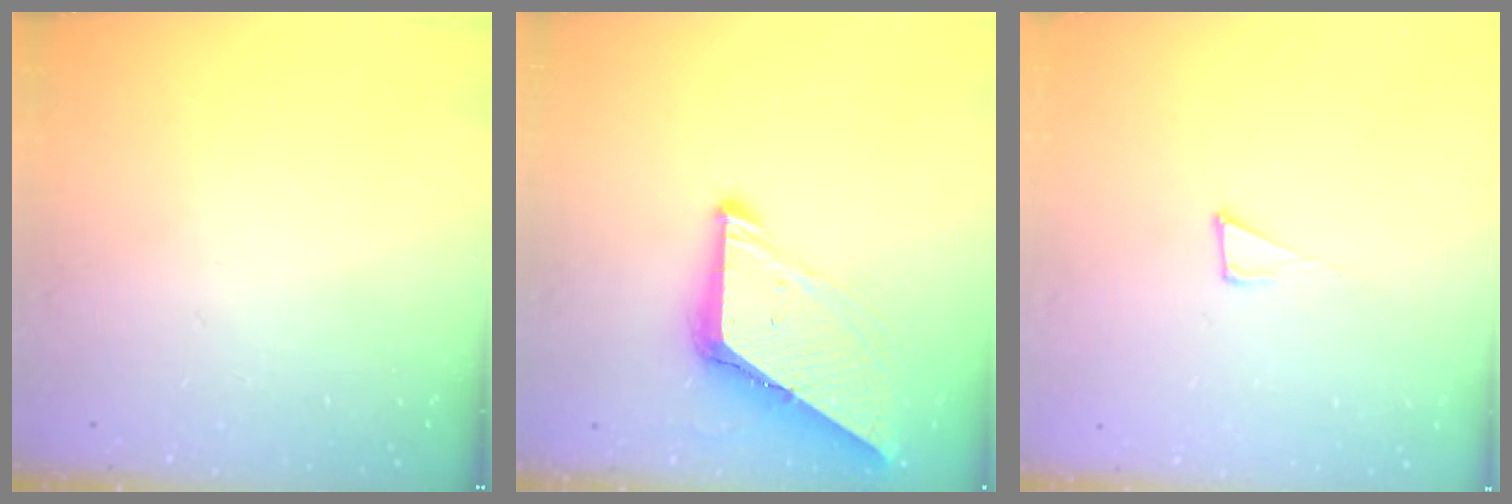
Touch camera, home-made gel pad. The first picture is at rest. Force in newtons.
{"total": 8.6, "press": 8.6, "slide": 0.9}
{"total": 6.3, "press": 6.1, "slide": 1.2}